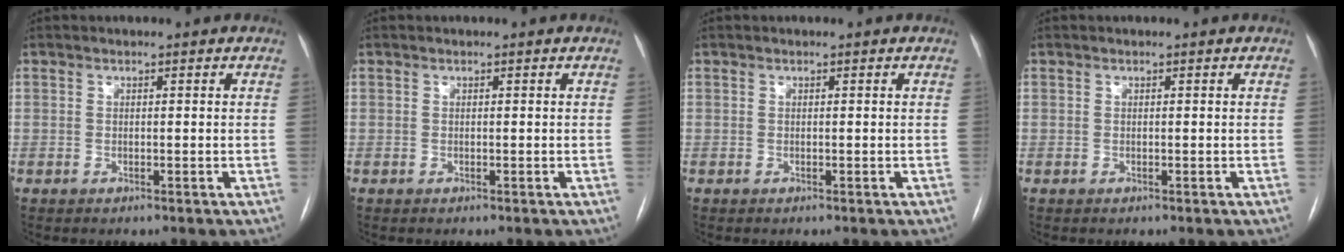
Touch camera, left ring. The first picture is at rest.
{"total": 0.0}
{"total": 0.0}
{"total": 0.0}